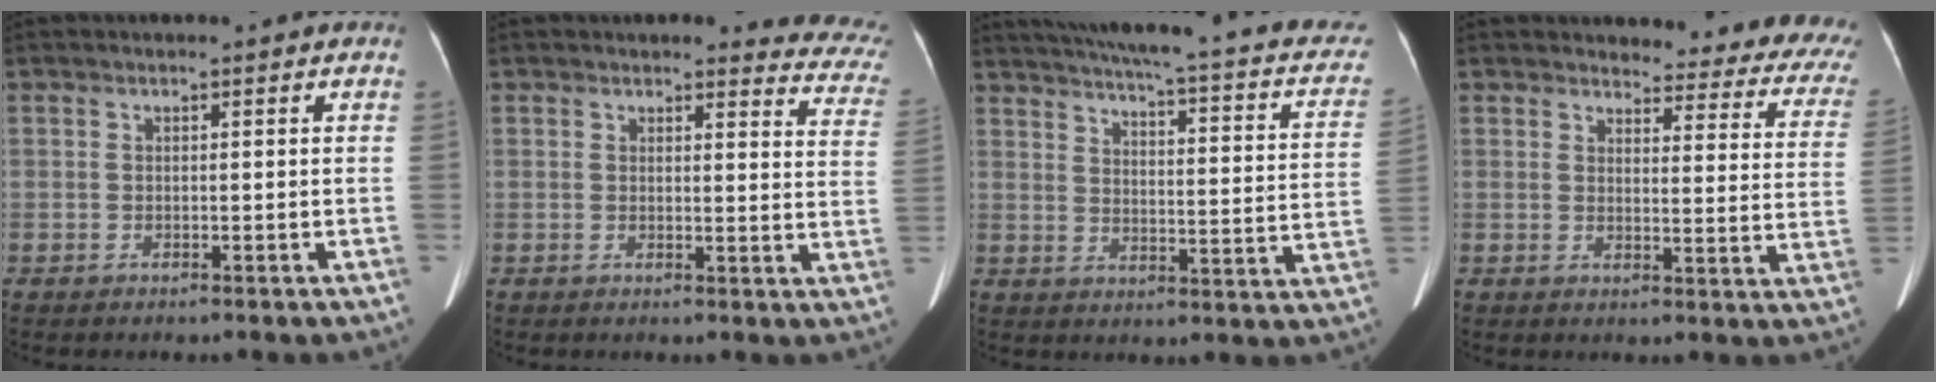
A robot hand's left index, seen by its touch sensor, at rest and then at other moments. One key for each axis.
{"total": 11.0, "fx": 10.5, "fy": 2.1, "fz": 2.5, "tx": 0.015, "ty": -0.061, "tz": 0.073}
{"total": 24.9, "fx": 19.3, "fy": 4.8, "fz": 14.9, "tx": -0.214, "ty": -0.006, "tz": 0.222}
{"total": 16.1, "fx": 14.9, "fy": 3.7, "fz": 5.1, "tx": -0.023, "ty": -0.072, "tz": 0.132}